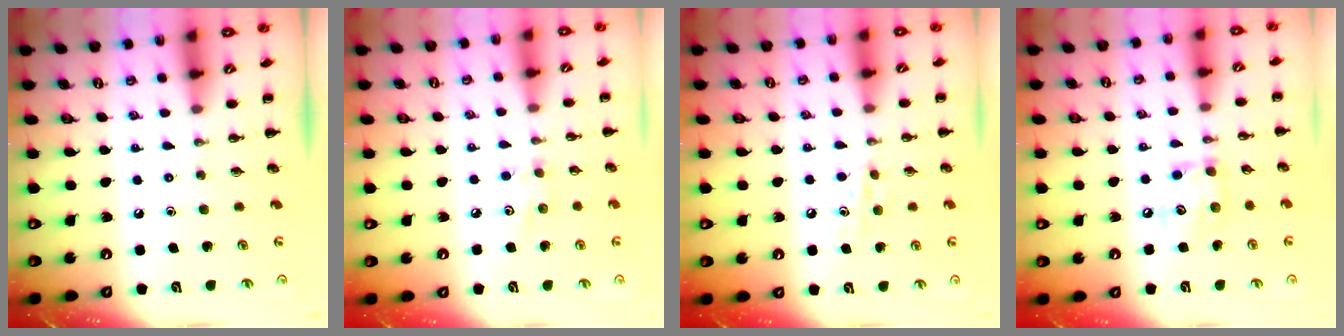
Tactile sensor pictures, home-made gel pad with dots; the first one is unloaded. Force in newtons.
{"total": 3.5, "press": 3.4, "slide": 0.6}
{"total": 5.0, "press": 4.7, "slide": 1.7}
{"total": 8.7, "press": 8.7, "slide": 0.3}